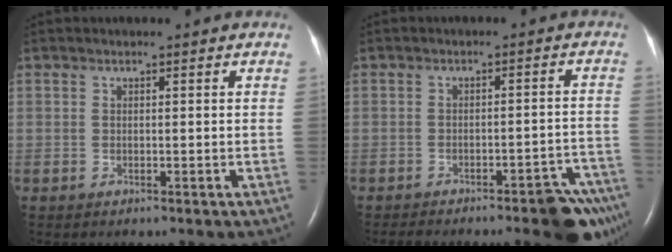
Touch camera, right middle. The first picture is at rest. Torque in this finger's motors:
{"motor_torque": [0.98, -1.01, 0.30, 0.09]}